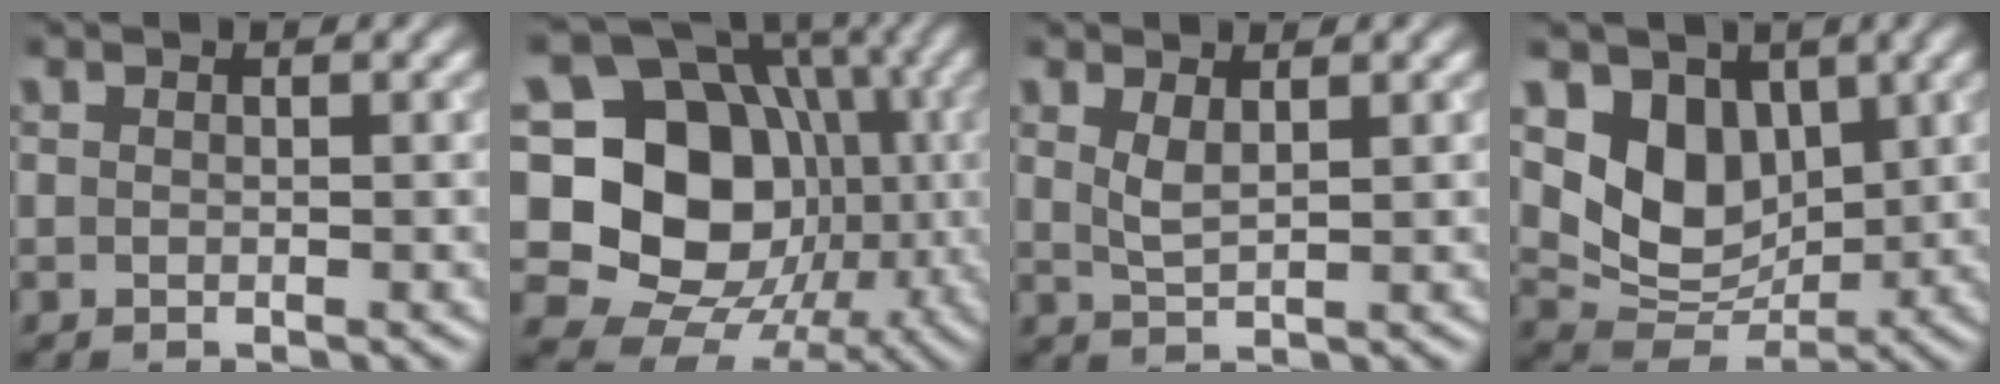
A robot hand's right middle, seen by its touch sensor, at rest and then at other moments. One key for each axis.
{"total": 18.1, "fx": -0.4, "fy": 15.1, "fz": 10.1, "tx": -0.164, "ty": 0.004, "tz": -0.018}
{"total": 1.7, "fx": 0.9, "fy": 0.5, "fz": 1.4, "tx": -0.033, "ty": -0.002, "tz": 0.021}
{"total": 6.5, "fx": 2.2, "fy": 4.9, "fz": 3.6, "tx": -0.064, "ty": -0.019, "tz": 0.039}